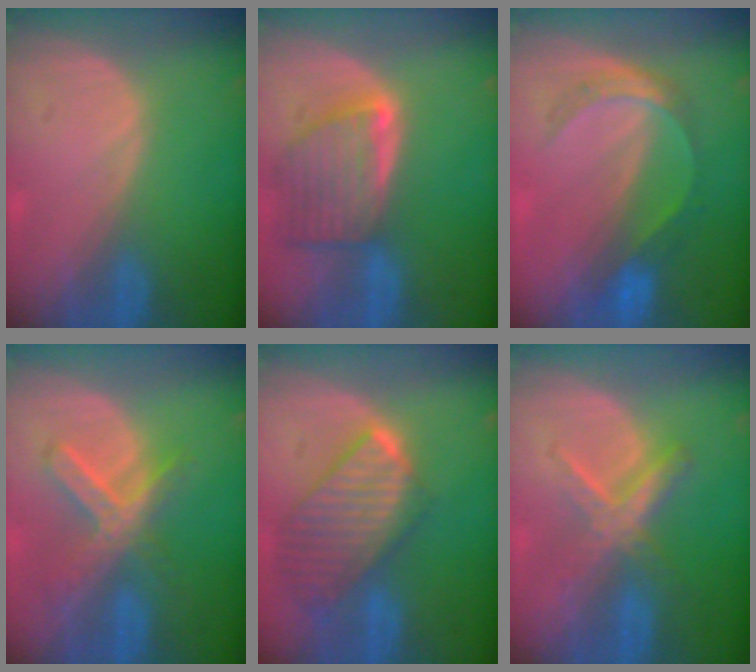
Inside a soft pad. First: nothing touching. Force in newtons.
{"total": 7.9, "press": 7.2, "slide": 3.3}
{"total": 5.2, "press": 4.9, "slide": 1.7}
{"total": 7.4, "press": 6.4, "slide": 3.9}
{"total": 9.7, "press": 8.4, "slide": 4.9}
{"total": 5.6, "press": 5.5, "slide": 1.2}